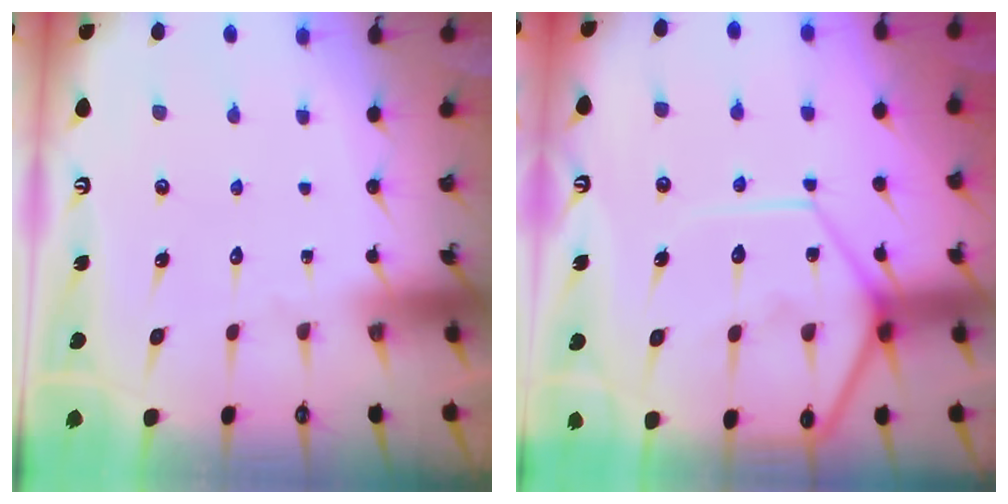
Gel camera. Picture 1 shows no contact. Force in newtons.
{"total": 13.9, "press": 13.9, "slide": 1.3}